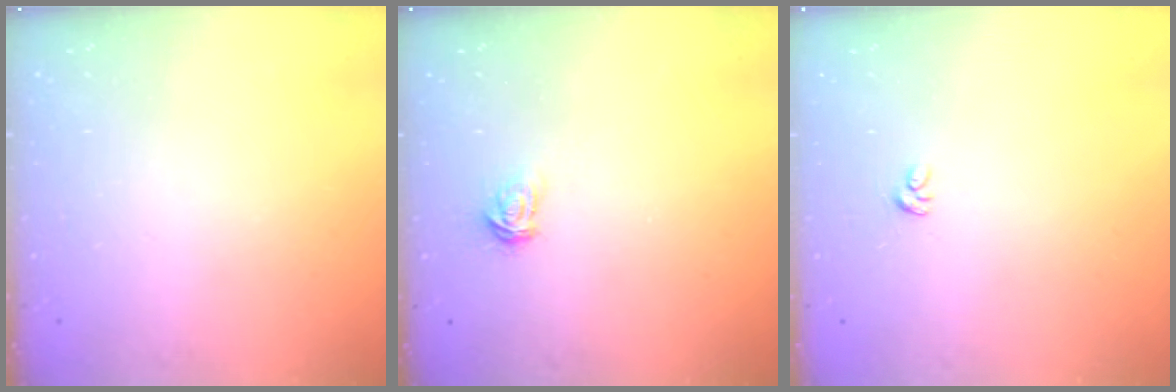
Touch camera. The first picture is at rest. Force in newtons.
{"total": 2.8, "press": 2.7, "slide": 0.3}
{"total": 2.4, "press": 2.4, "slide": 0.1}